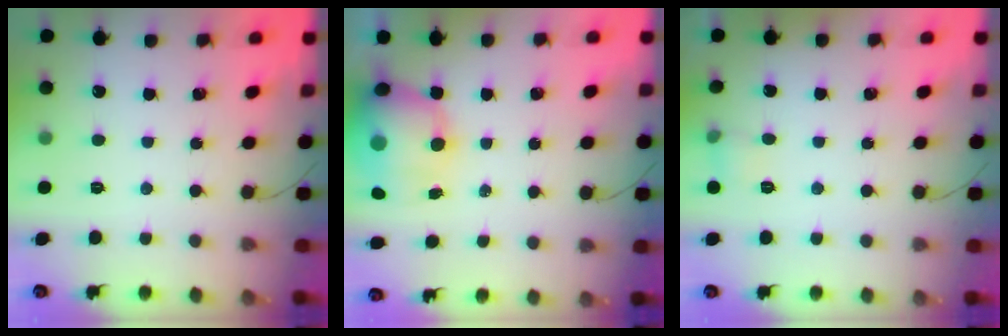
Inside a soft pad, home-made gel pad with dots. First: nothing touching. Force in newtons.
{"total": 13.7, "press": 13.3, "slide": 3.2}
{"total": 4.5, "press": 4.3, "slide": 1.4}